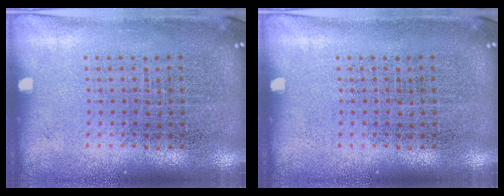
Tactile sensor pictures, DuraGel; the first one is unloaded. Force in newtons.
{"total": 0.0}